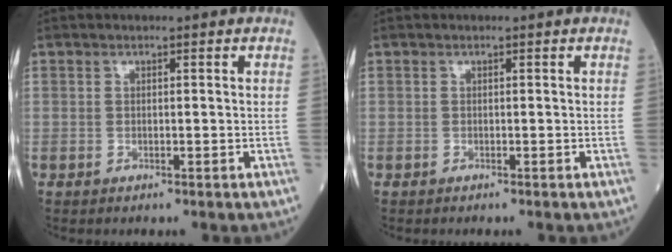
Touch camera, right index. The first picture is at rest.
{"total": 0.0}